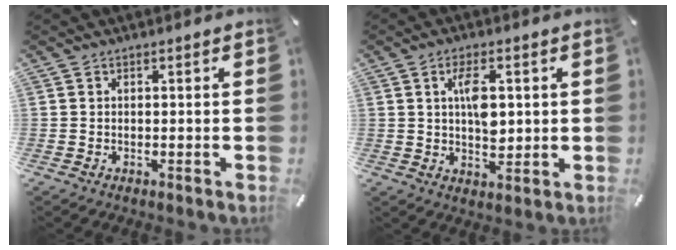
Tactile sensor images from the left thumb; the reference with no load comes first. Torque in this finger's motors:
{"motor_torque": [0.85, 1.99, 0.72, -0.57, 0.38]}